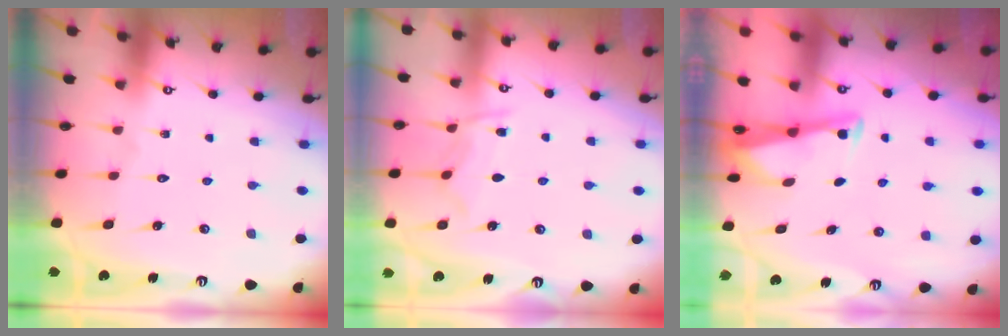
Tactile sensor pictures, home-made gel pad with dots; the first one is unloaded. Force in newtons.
{"total": 6.9, "press": 6.8, "slide": 0.9}
{"total": 3.0, "press": 3.0, "slide": 0.3}